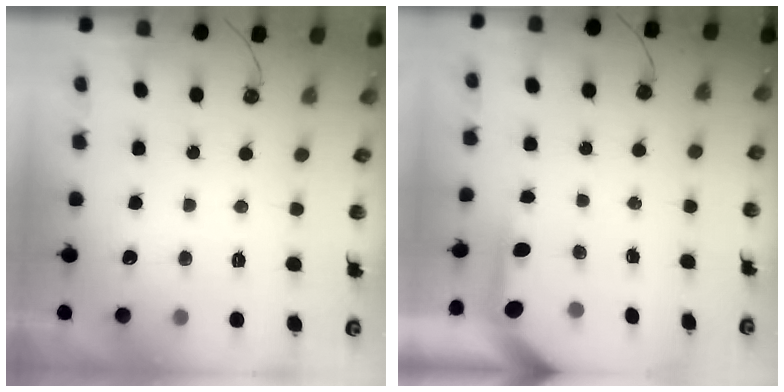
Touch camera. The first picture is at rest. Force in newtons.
{"total": 3.8, "press": 3.8, "slide": 0.4}